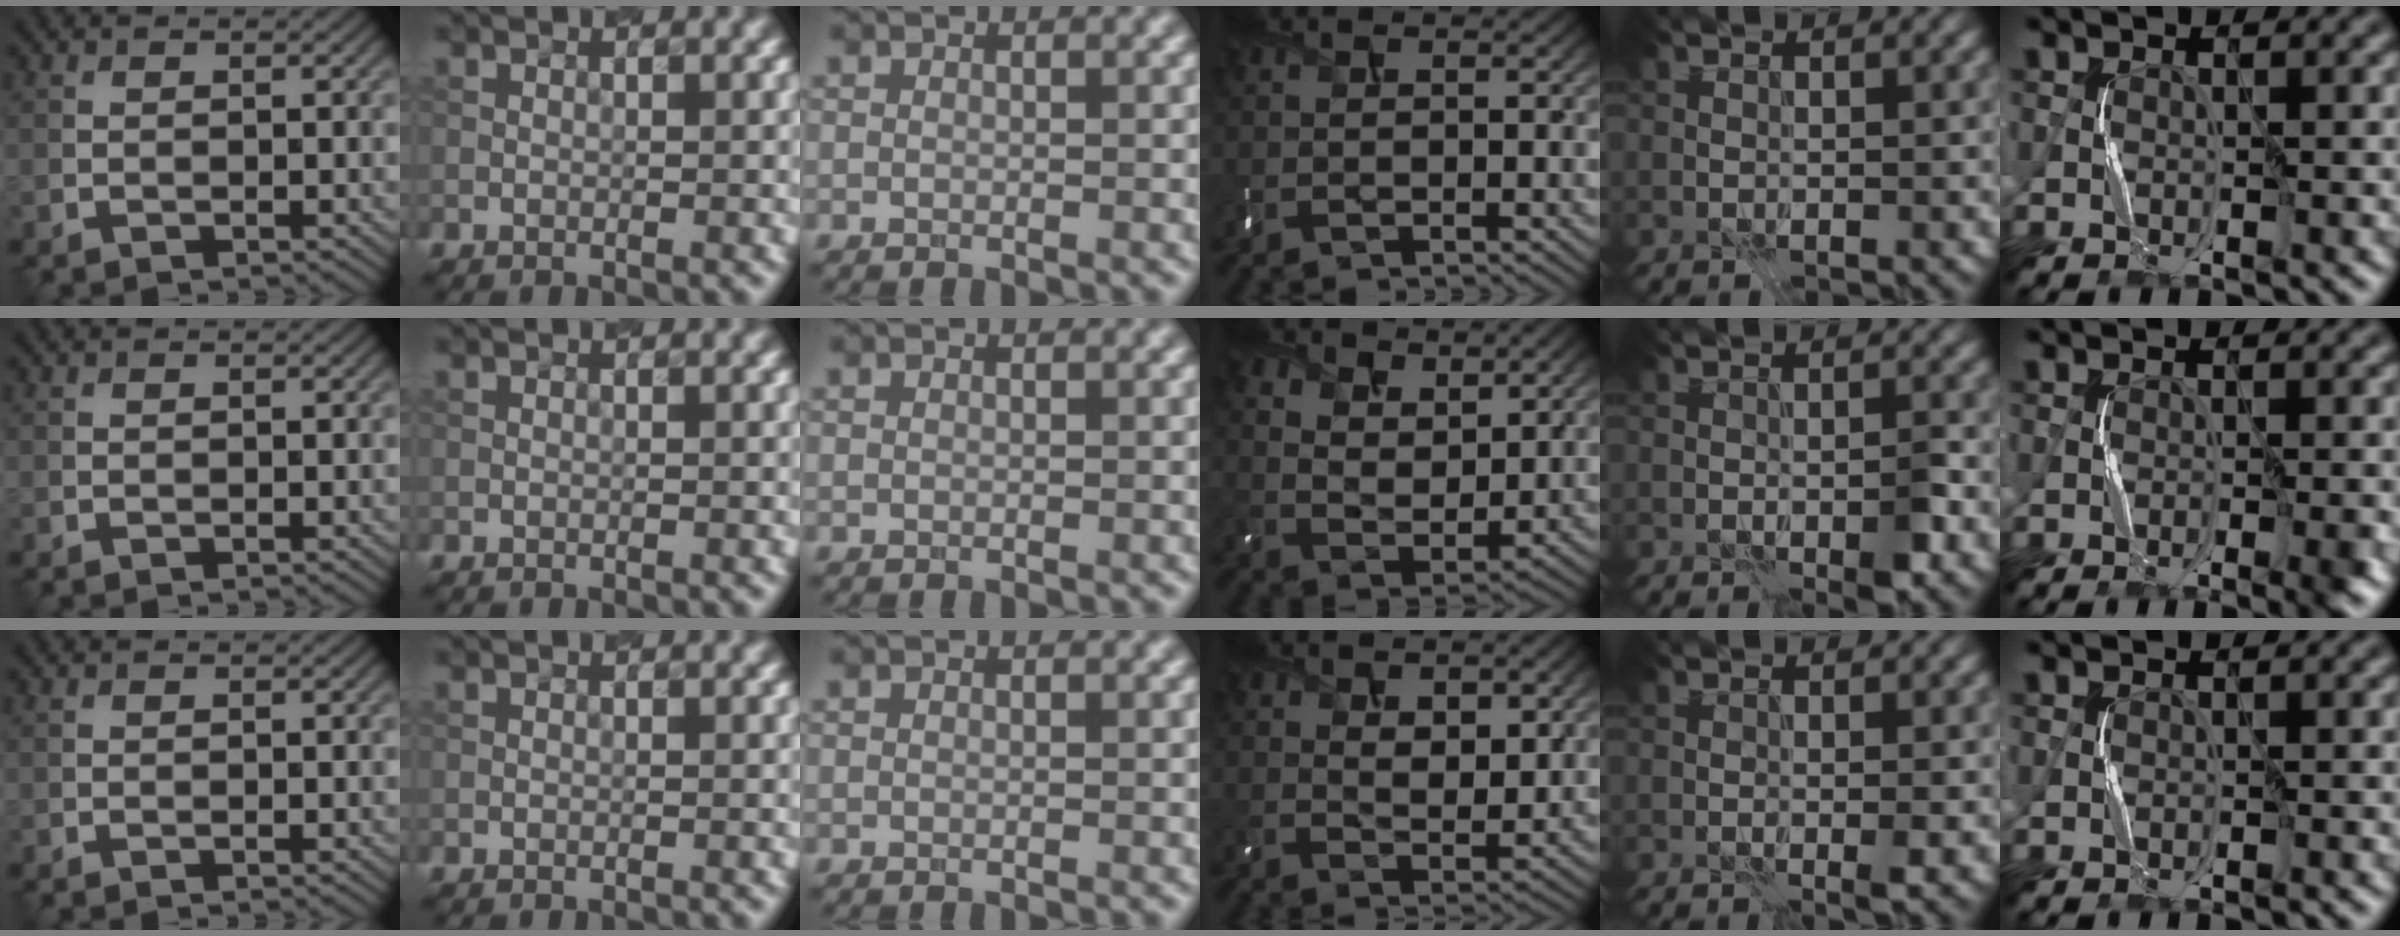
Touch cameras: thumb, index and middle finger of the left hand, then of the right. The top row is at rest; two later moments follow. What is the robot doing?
{"motion": "squeeze", "object": "air blower"}